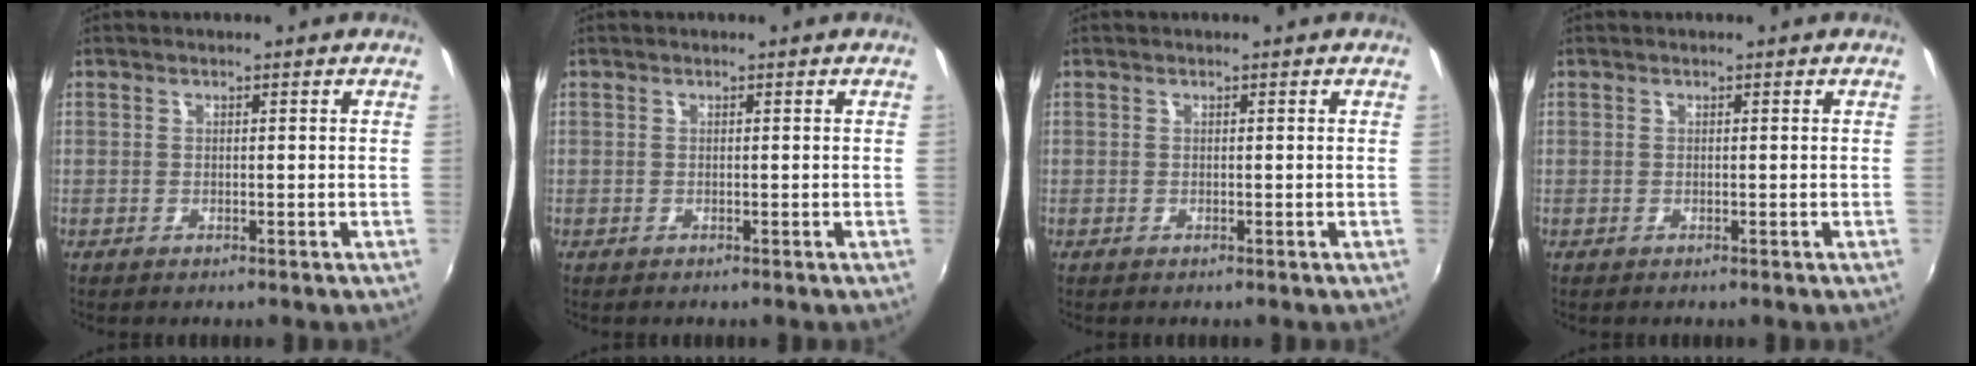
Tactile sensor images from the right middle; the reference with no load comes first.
{"total": 0.0}
{"total": 0.0}
{"total": 0.0}